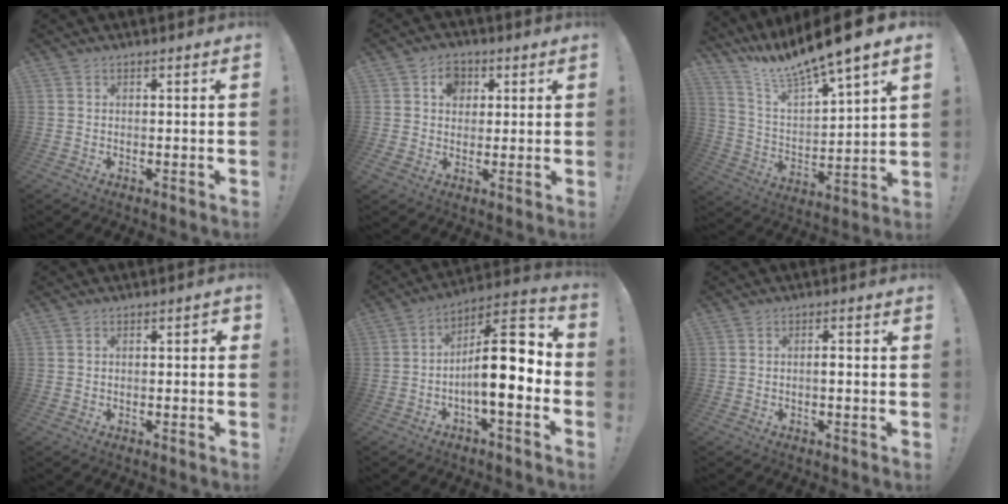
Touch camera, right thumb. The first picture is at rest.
{"total": 7.6, "force": [2.5, 6.4, 3.4], "torque": [-0.041, -0.004, 0.047]}
{"total": 12.3, "force": [10.8, 0.6, 5.7], "torque": [-0.114, -0.098, 0.182]}
{"total": 1.6, "force": [-1.1, 0.6, 0.9], "torque": [-0.016, 0.007, -0.020]}
{"total": 16.7, "force": [-1.7, 5.6, 15.7], "torque": [-0.238, 0.013, -0.027]}
{"total": 2.0, "force": [-0.9, 0.3, 1.8], "torque": [-0.034, 0.005, -0.016]}